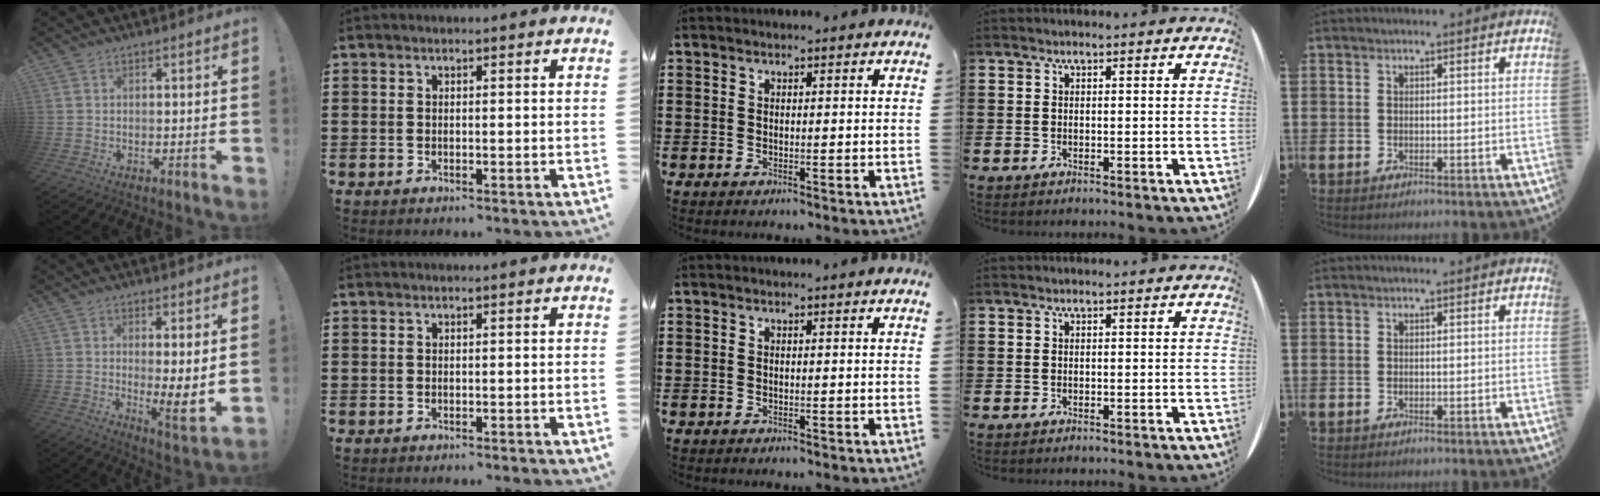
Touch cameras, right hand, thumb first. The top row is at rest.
{"thumb": {"total": 6.8, "force": [1.2, 0.7, 6.7], "torque": [-0.074, -0.037, 0.020]}}